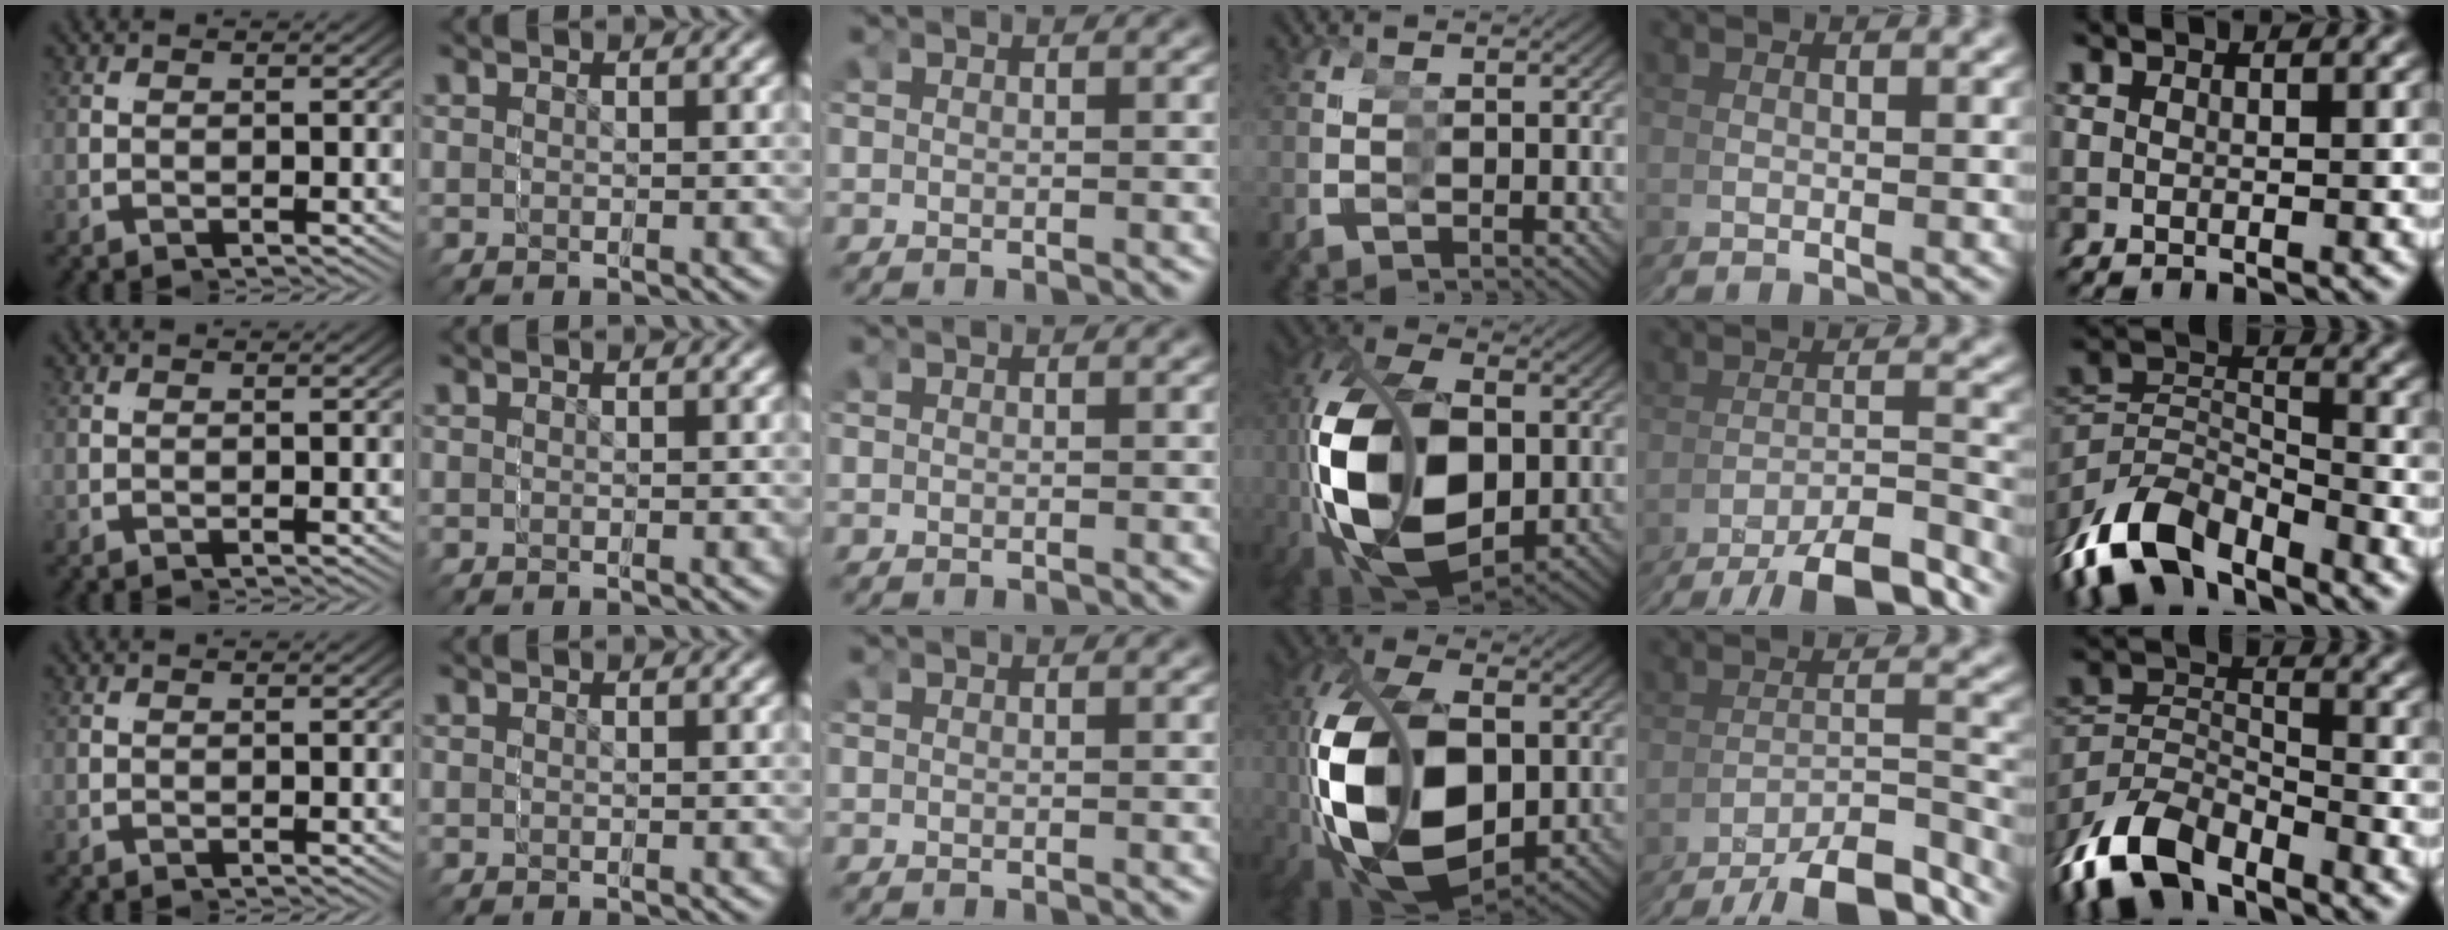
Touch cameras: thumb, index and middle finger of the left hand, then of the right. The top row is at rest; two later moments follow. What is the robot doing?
{"motion": "grasp_and_lifting", "object": "markers"}